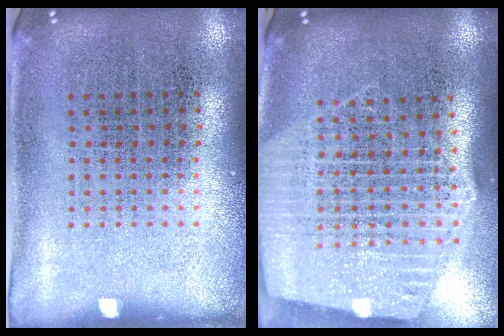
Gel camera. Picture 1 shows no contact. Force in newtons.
{"total": 2.6, "press": 2.2, "slide": 1.4}